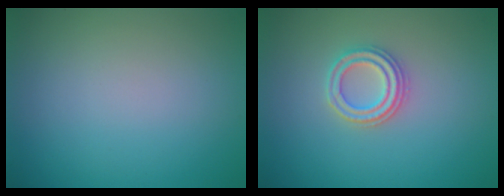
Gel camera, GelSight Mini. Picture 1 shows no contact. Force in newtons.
{"total": 2.5, "press": 2.4, "slide": 0.7}